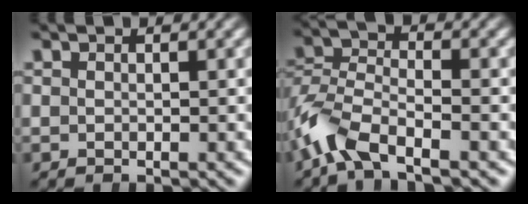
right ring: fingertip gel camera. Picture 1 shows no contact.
{"total": 4.4, "force": [-1.6, 2.7, 3.1], "torque": [-0.089, -0.024, -0.022]}